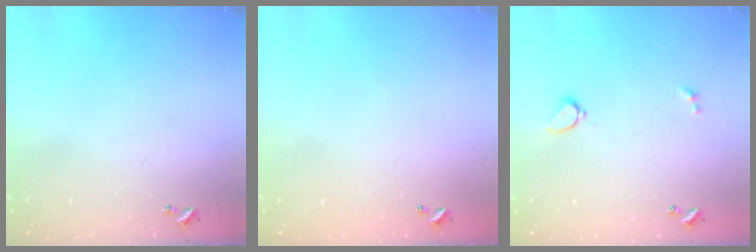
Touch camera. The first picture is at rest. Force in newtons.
{"total": 2.9, "press": 2.9, "slide": 0.1}
{"total": 1.7, "press": 1.6, "slide": 0.5}